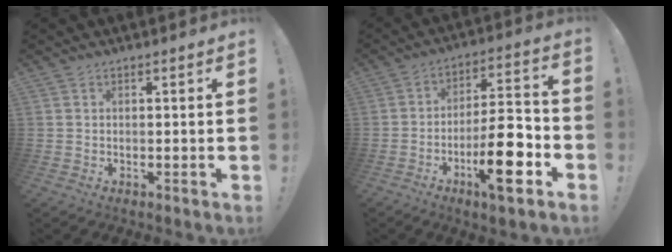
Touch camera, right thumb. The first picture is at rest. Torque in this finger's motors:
{"motor_torque": [2.46, 1.31, 1.40, -1.30, 0.24]}